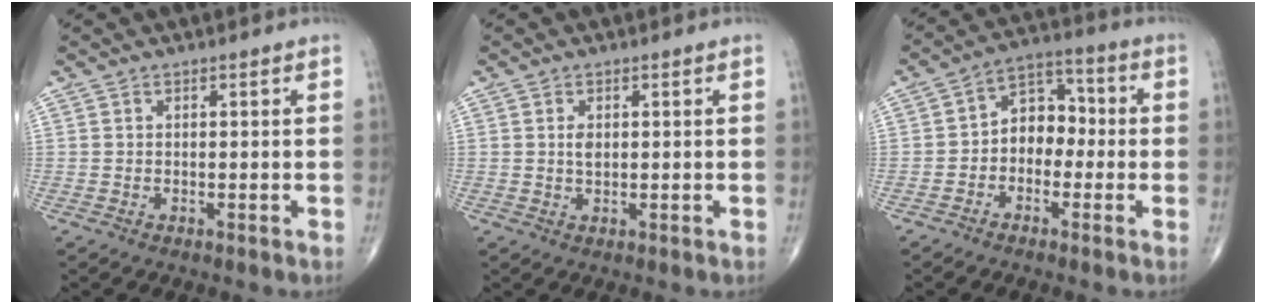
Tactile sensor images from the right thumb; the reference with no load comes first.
{"total": 1.9, "force": [0.4, 1.2, 1.5], "torque": [-0.024, -0.002, 0.008]}
{"total": 8.2, "force": [-1.2, 6.2, 5.3], "torque": [-0.047, 0.039, -0.037]}